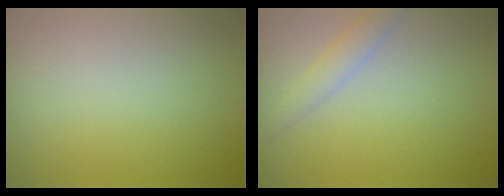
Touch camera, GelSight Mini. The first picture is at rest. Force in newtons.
{"total": 1.9, "press": 1.9, "slide": 0.0}